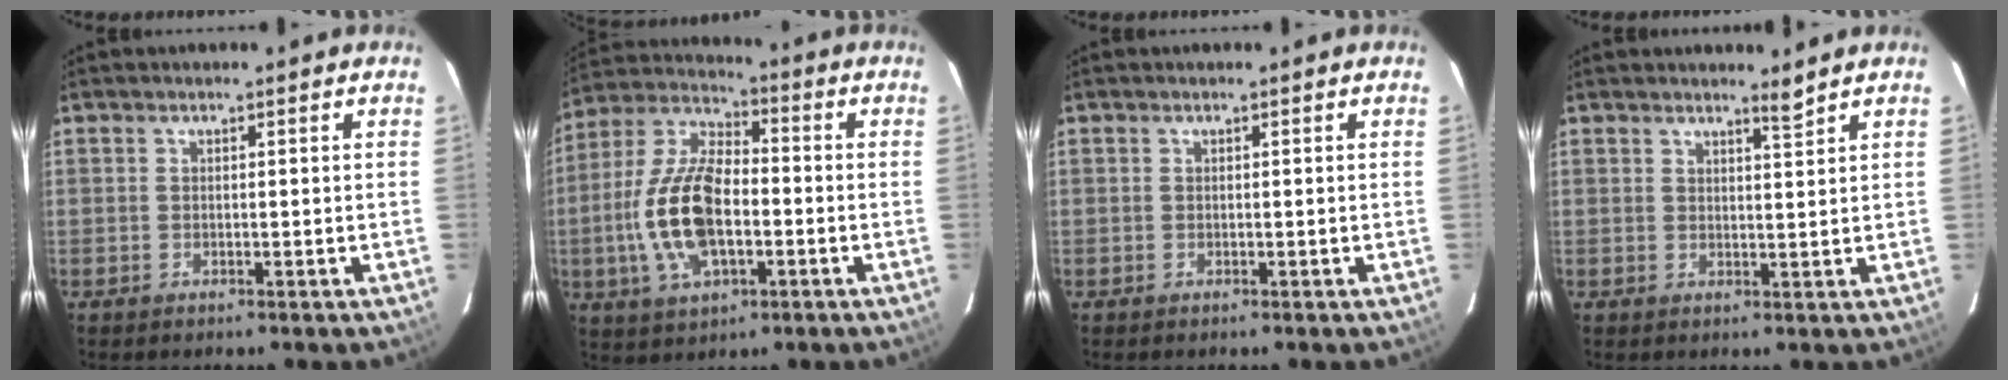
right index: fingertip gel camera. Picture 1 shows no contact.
{"total": 15.7, "force": [-3.2, 7.5, 13.4], "torque": [-0.288, 0.003, -0.061]}
{"total": 0.0}
{"total": 1.9, "force": [1.7, -0.3, 0.9], "torque": [-0.015, -0.006, 0.027]}